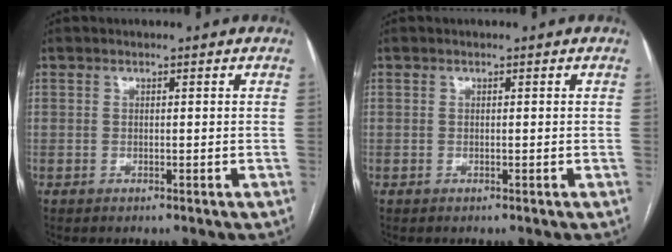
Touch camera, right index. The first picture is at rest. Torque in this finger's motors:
{"motor_torque": [0.00, 0.00, 0.01, 0.01]}